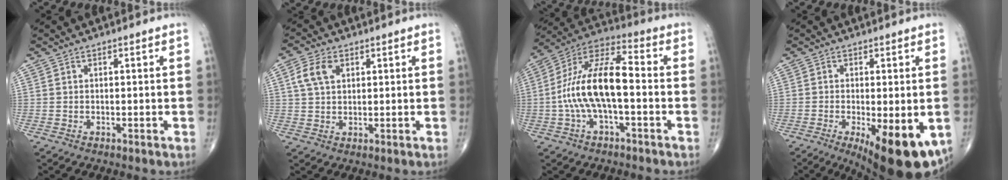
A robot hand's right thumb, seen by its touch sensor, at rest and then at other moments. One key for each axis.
{"total": 5.6, "fx": 2.0, "fy": 3.6, "fz": 3.8, "tx": -0.075, "ty": 0.005, "tz": 0.037}
{"total": 15.0, "fx": -2.0, "fy": 6.1, "fz": 13.6, "tx": -0.266, "ty": 0.050, "tz": -0.044}
{"total": 14.9, "fx": -5.8, "fy": 5.2, "fz": 12.7, "tx": -0.147, "ty": -0.017, "tz": -0.074}